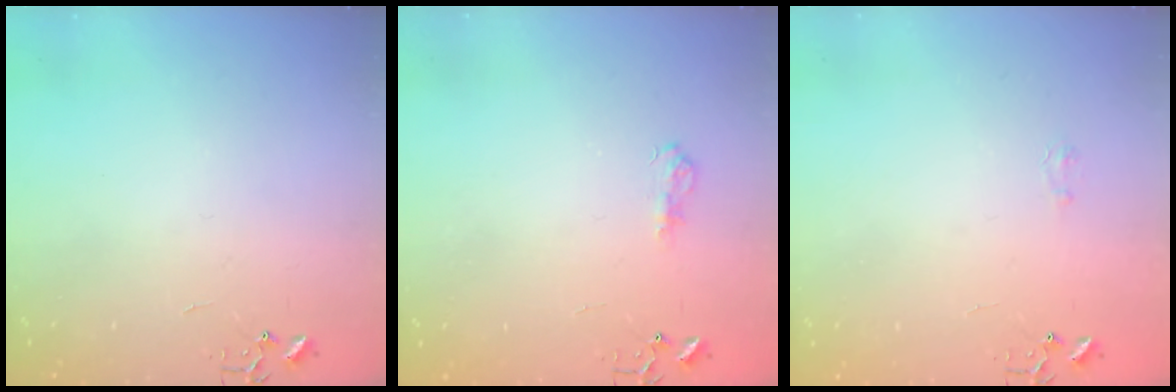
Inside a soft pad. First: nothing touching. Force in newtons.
{"total": 7.9, "press": 7.8, "slide": 0.8}
{"total": 4.1, "press": 4.0, "slide": 0.7}